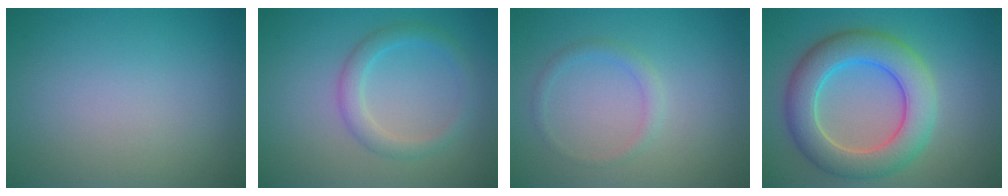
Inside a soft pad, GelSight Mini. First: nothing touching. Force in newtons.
{"total": 2.4, "press": 2.4, "slide": 0.1}
{"total": 1.2, "press": 1.2, "slide": 0.0}
{"total": 7.3, "press": 7.3, "slide": 0.3}